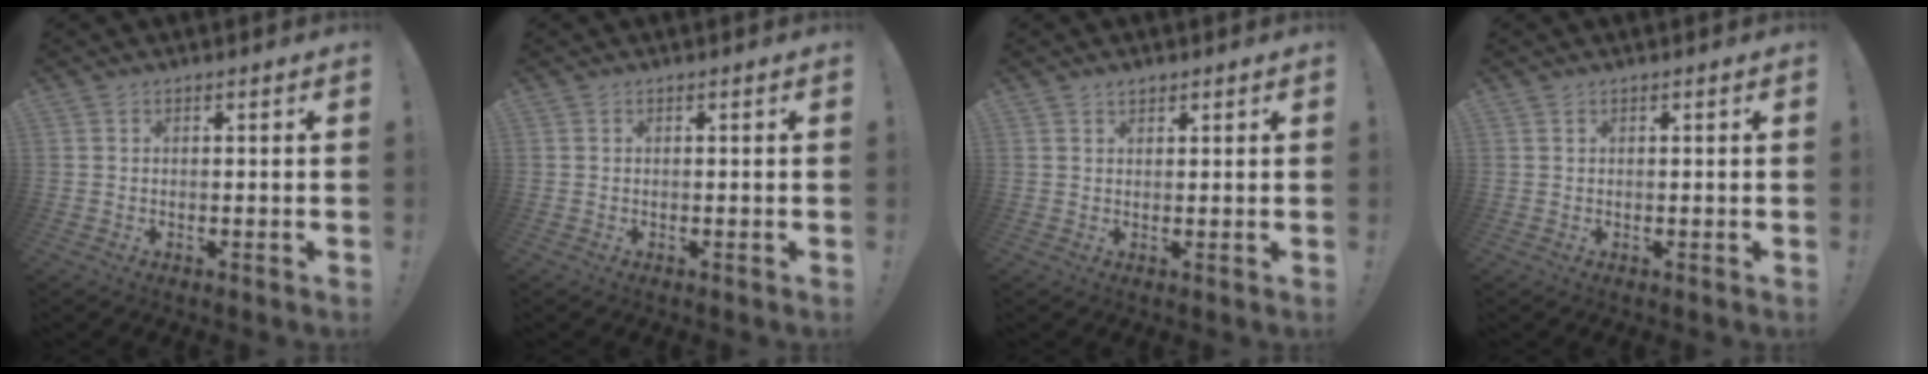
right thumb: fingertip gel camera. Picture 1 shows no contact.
{"total": 0.0}
{"total": 1.4, "force": [1.1, 0.7, 0.5], "torque": [-0.006, -0.004, 0.021]}
{"total": 0.0}